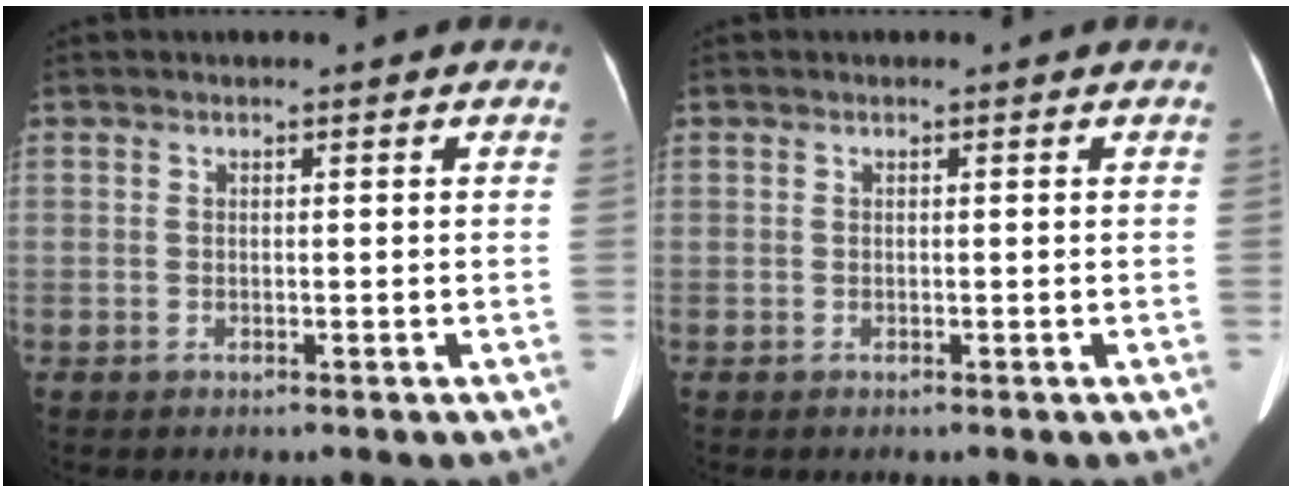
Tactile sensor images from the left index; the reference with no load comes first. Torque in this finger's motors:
{"motor_torque": [0.00, 0.00, 0.00, 0.00]}